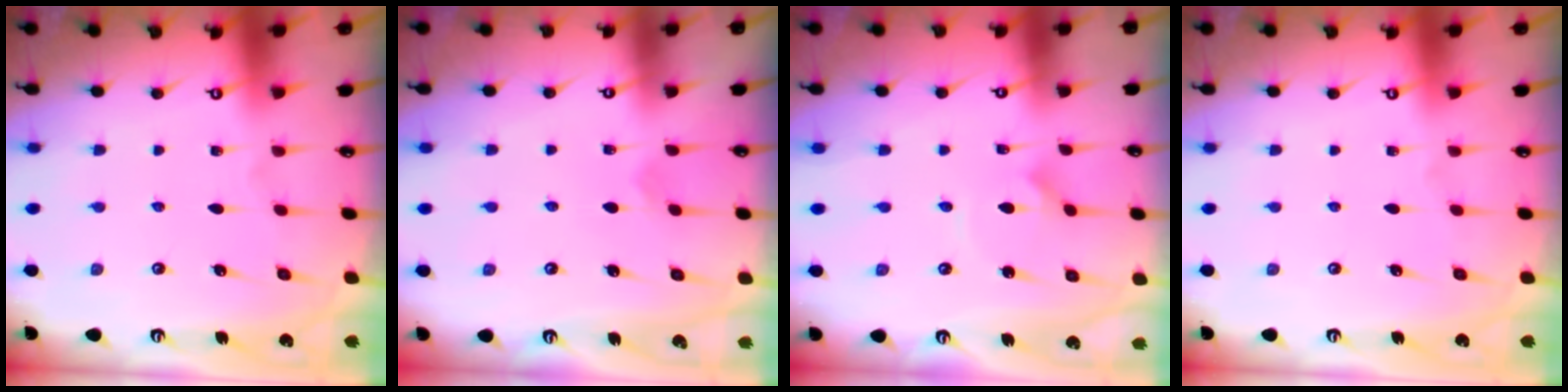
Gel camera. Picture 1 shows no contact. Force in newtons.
{"total": 2.4, "press": 2.4, "slide": 0.2}
{"total": 2.9, "press": 2.9, "slide": 0.2}
{"total": 0.0}